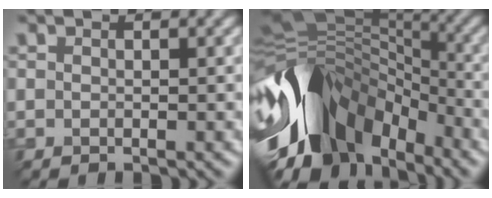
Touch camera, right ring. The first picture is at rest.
{"total": 11.8, "force": [-4.0, 7.7, 8.1], "torque": [-0.165, 0.024, -0.090]}